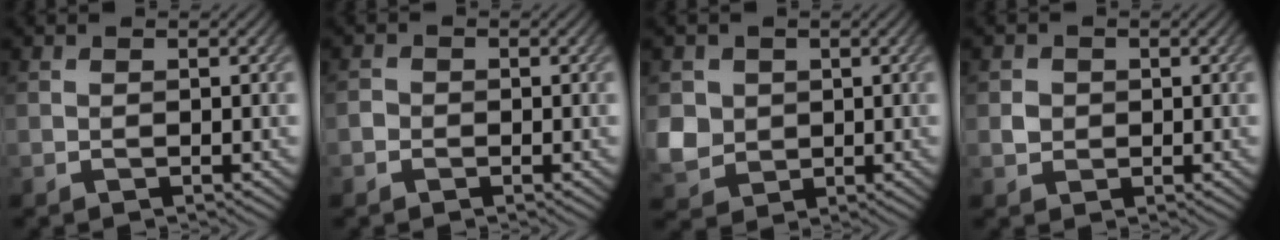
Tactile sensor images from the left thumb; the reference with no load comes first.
{"total": 0.8, "force": [-0.5, 0.7, 0.1], "torque": [0.002, 0.004, -0.014]}
{"total": 4.9, "force": [0.8, 4.5, 1.7], "torque": [-0.060, -0.006, 0.011]}
{"total": 1.4, "force": [0.3, 1.3, 0.3], "torque": [-0.005, 0.001, 0.004]}